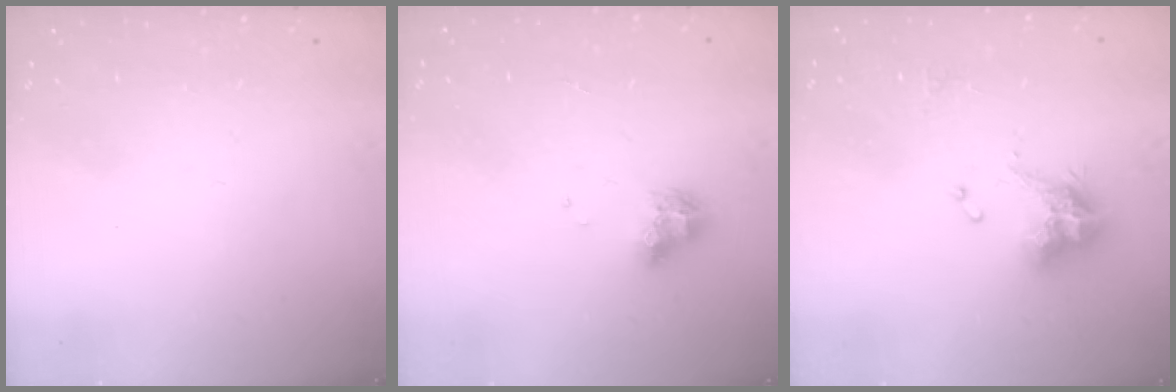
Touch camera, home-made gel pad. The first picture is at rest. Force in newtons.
{"total": 8.8, "press": 8.7, "slide": 0.9}
{"total": 9.9, "press": 9.8, "slide": 1.1}